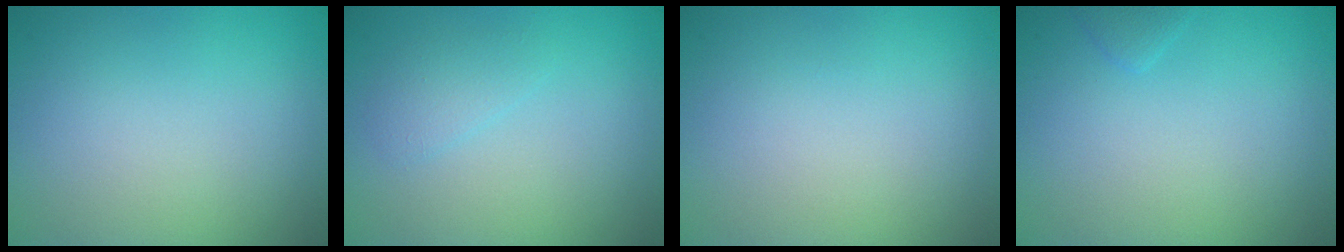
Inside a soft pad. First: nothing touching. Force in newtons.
{"total": 1.2, "press": 1.2, "slide": 0.1}
{"total": 0.0}
{"total": 0.8, "press": 0.8, "slide": 0.1}